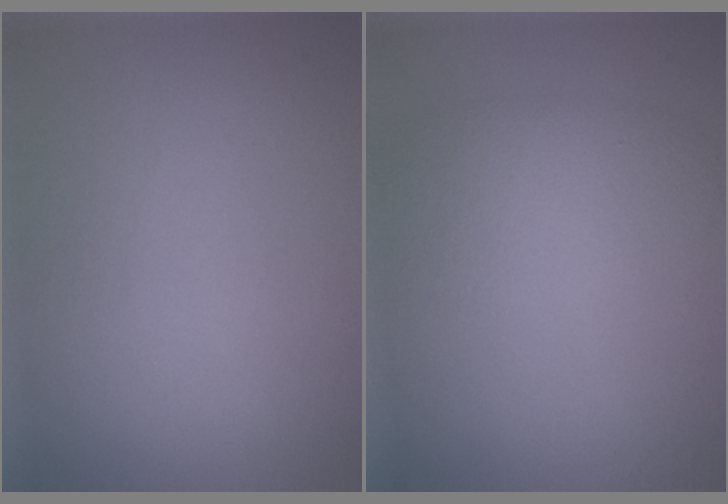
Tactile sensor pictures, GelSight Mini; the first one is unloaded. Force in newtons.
{"total": 4.4, "press": 4.4, "slide": 0.1}